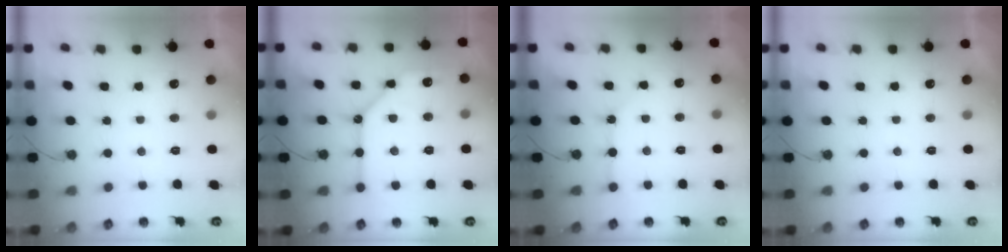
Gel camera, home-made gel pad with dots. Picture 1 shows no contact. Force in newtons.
{"total": 12.4, "press": 12.3, "slide": 1.5}
{"total": 2.2, "press": 2.2, "slide": 0.3}
{"total": 0.0}